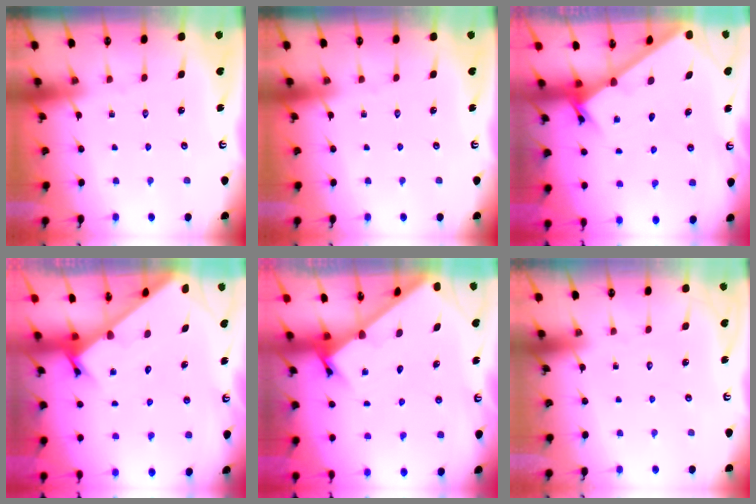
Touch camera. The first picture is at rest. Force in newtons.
{"total": 0.0}
{"total": 2.0, "press": 2.0, "slide": 0.1}
{"total": 2.2, "press": 2.2, "slide": 0.2}
{"total": 1.8, "press": 1.8, "slide": 0.2}
{"total": 1.7, "press": 1.7, "slide": 0.1}